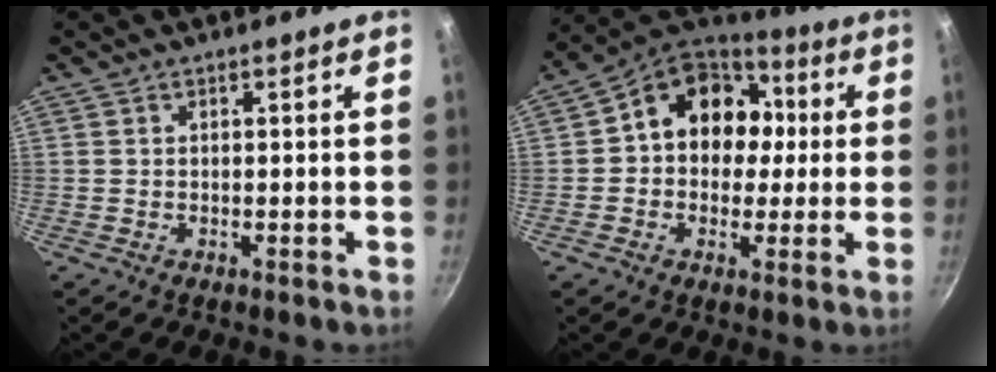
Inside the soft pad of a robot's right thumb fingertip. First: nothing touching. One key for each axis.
{"total": 15.7, "fx": 1.5, "fy": 12.9, "fz": 8.9, "tx": -0.097, "ty": 0.042, "tz": 0.008}